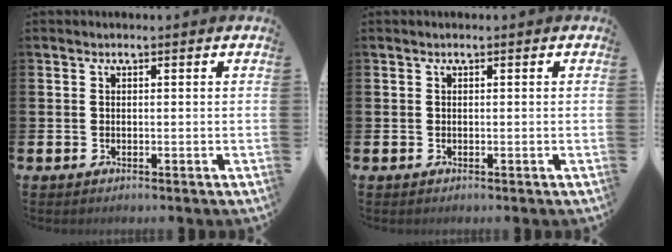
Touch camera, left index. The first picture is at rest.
{"total": 0.0}